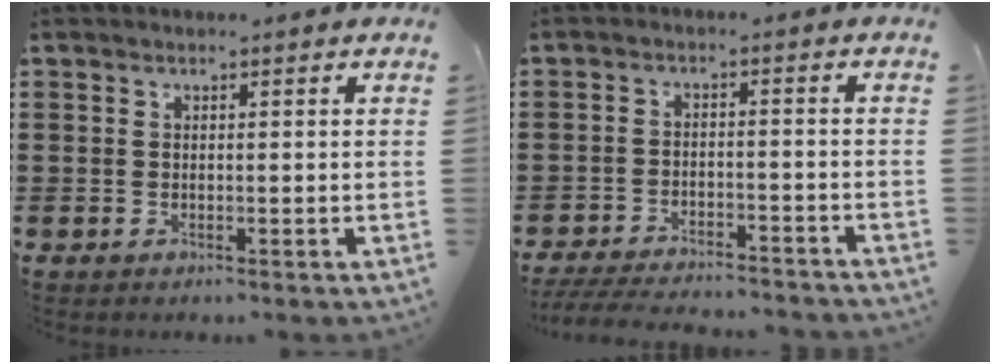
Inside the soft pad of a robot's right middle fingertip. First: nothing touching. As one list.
[{"total": 4.5, "force": [-4.4, 0.1, 1.2], "torque": [-0.025, -0.004, -0.088]}]